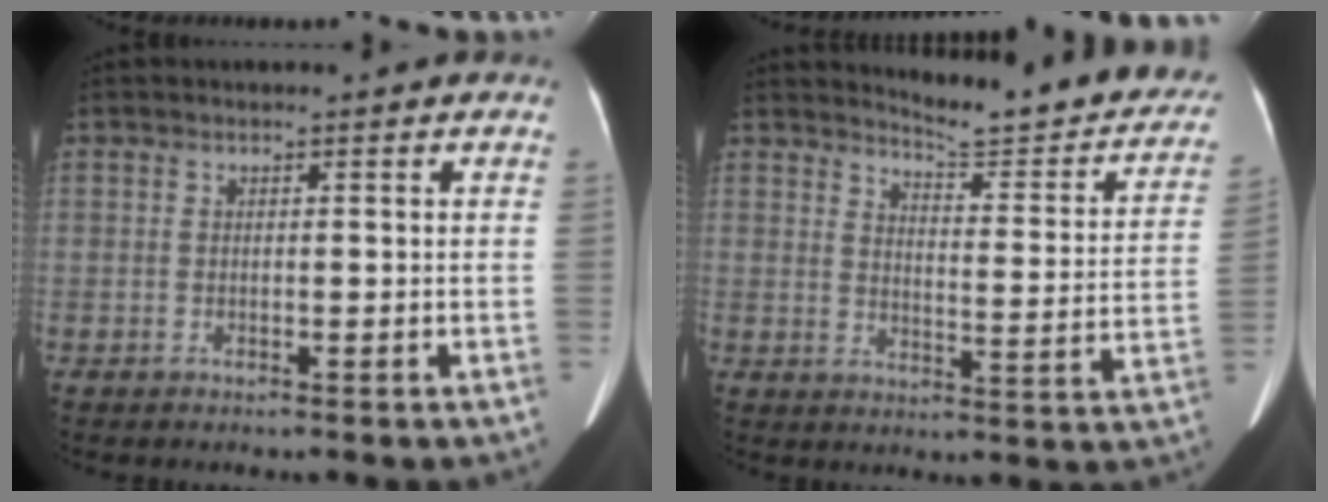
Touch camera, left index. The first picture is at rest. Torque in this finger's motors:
{"motor_torque": [0.66, -1.33, -0.01, 0.00]}